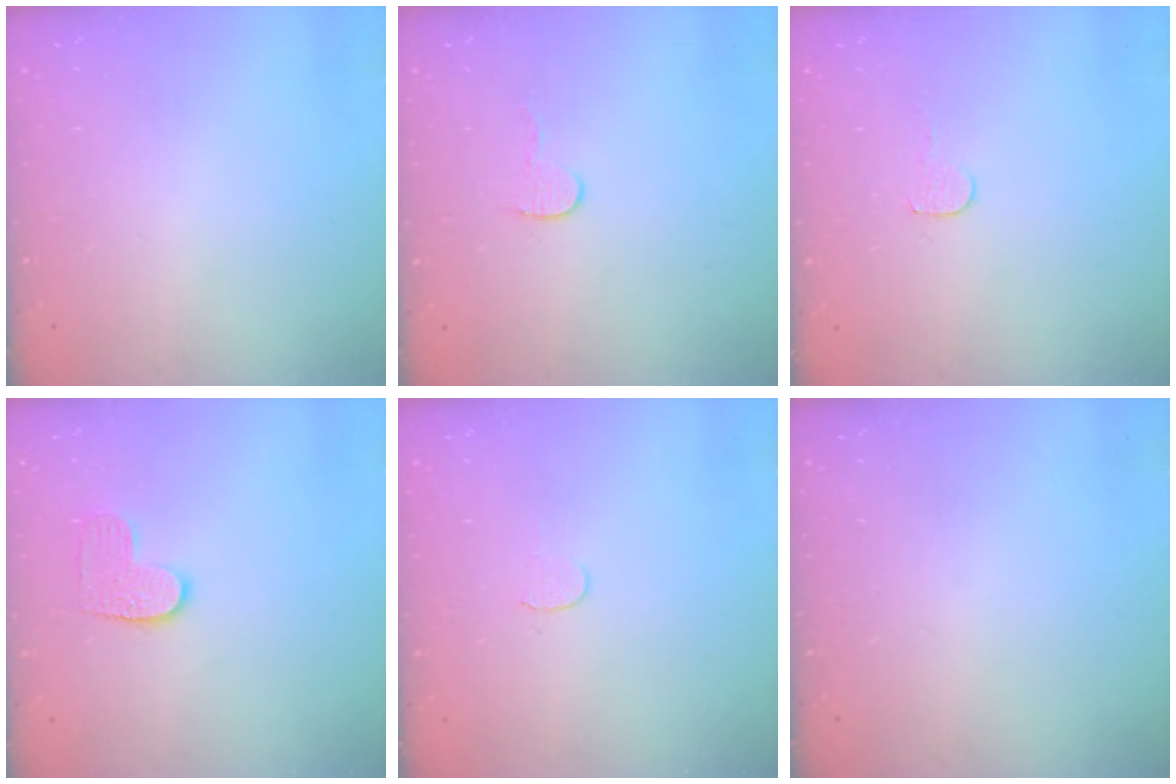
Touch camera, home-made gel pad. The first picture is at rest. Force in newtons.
{"total": 5.5, "press": 5.5, "slide": 0.4}
{"total": 4.1, "press": 4.1, "slide": 0.3}
{"total": 6.4, "press": 6.4, "slide": 0.3}
{"total": 3.8, "press": 3.8, "slide": 0.3}
{"total": 0.0}